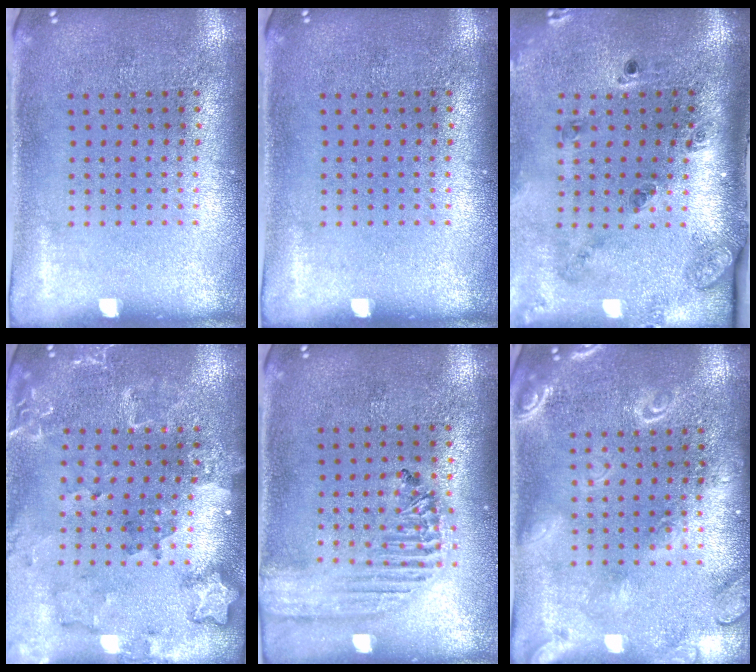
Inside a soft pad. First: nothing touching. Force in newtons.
{"total": 0.0}
{"total": 1.8, "press": 1.5, "slide": 1.0}
{"total": 1.8, "press": 1.7, "slide": 0.3}
{"total": 1.8, "press": 1.7, "slide": 0.6}
{"total": 2.1, "press": 2.1, "slide": 0.2}